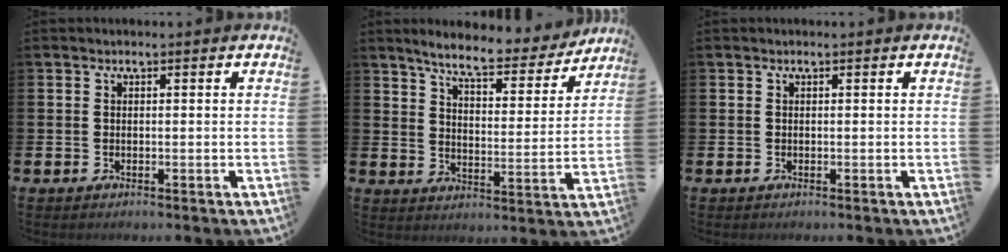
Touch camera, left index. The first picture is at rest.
{"total": 7.4, "force": [6.8, 1.2, 2.8], "torque": [-0.066, -0.043, 0.113]}
{"total": 0.0}